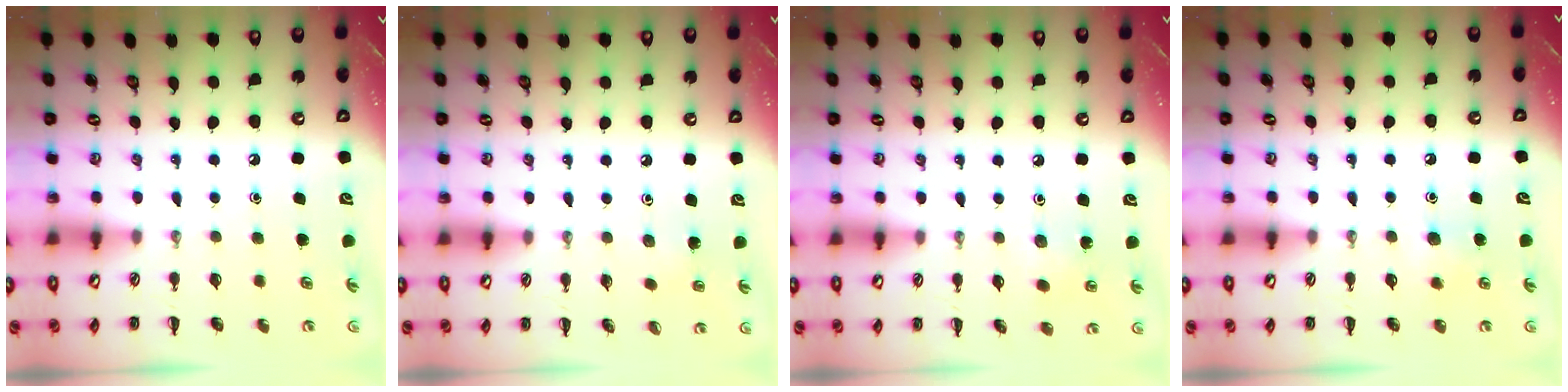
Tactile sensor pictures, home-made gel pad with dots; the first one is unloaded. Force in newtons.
{"total": 4.3, "press": 4.0, "slide": 1.6}
{"total": 6.2, "press": 6.1, "slide": 1.5}
{"total": 5.7, "press": 5.3, "slide": 2.0}